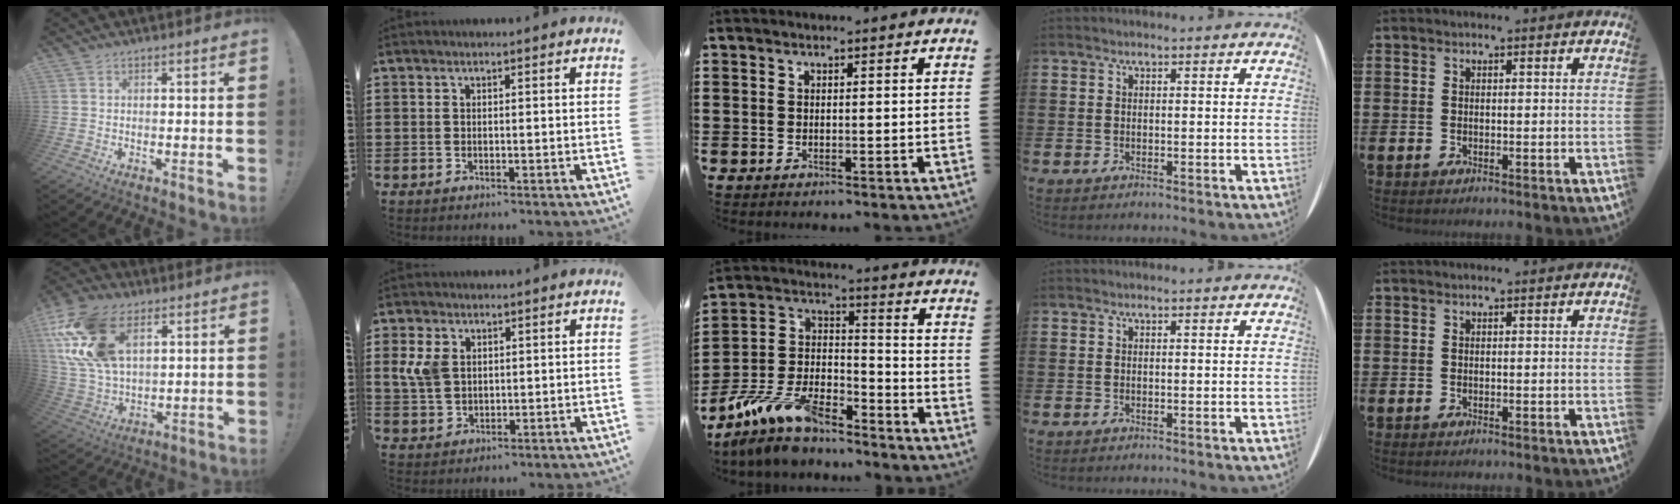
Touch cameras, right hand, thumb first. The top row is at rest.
{"thumb": {"total": 21.5, "force": [8.7, 13.5, 14.3], "torque": [-0.287, -0.025, 0.164]}, "index": {"total": 4.8, "force": [1.4, 3.4, 3.1], "torque": [-0.088, 0.006, 0.022]}, "middle": {"total": 12.0, "force": [-10.0, 3.5, 5.6], "torque": [-0.126, 0.019, -0.201]}}